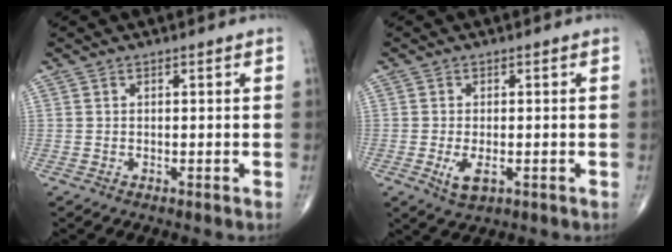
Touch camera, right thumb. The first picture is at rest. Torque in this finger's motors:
{"motor_torque": [0.16, -0.16, 0.06, 0.06, 0.12]}